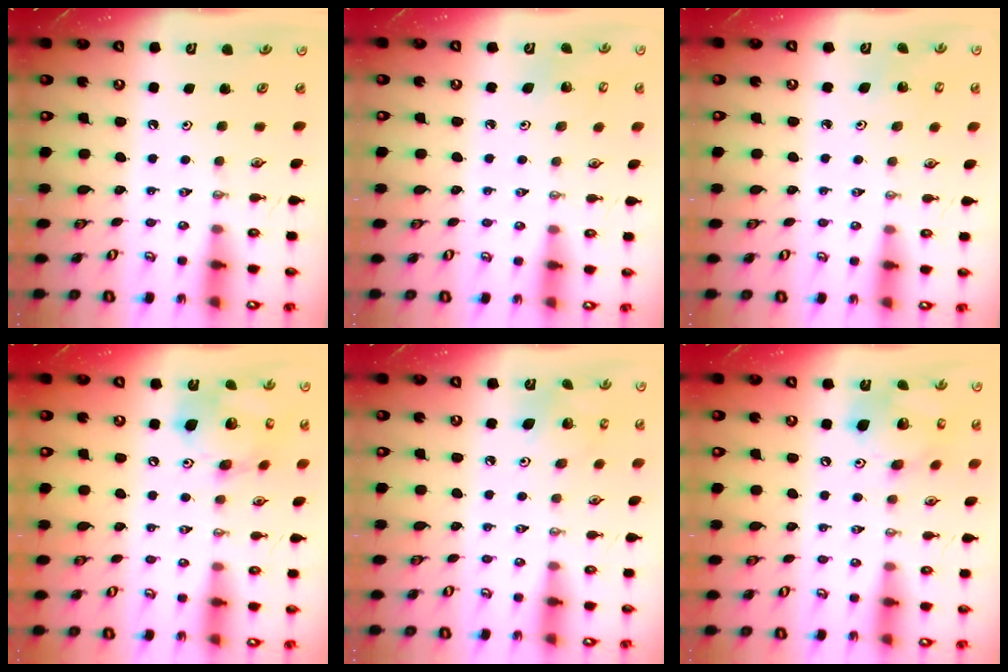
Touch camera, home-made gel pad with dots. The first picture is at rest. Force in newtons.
{"total": 3.0, "press": 2.9, "slide": 0.5}
{"total": 2.3, "press": 2.3, "slide": 0.3}
{"total": 16.7, "press": 16.4, "slide": 3.2}
{"total": 6.0, "press": 6.0, "slide": 0.2}
{"total": 17.3, "press": 16.9, "slide": 3.6}